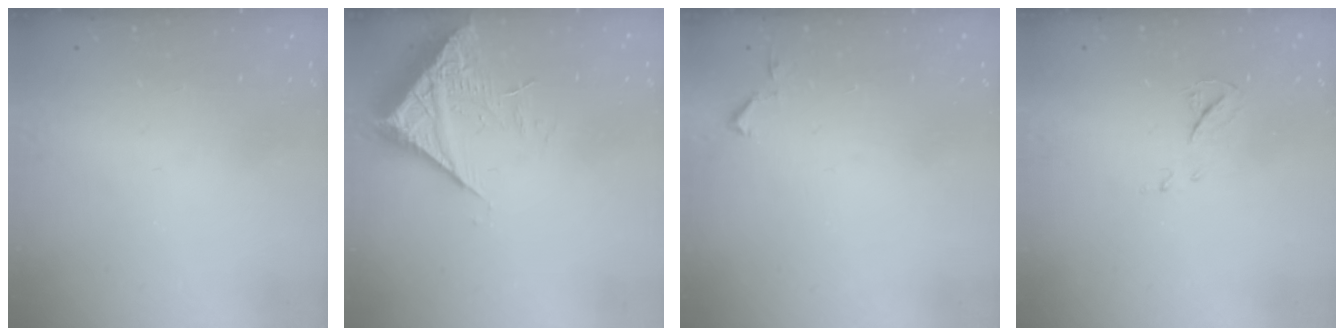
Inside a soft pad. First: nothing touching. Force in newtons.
{"total": 7.2, "press": 7.2, "slide": 0.8}
{"total": 3.1, "press": 3.1, "slide": 0.6}
{"total": 5.8, "press": 5.8, "slide": 0.5}